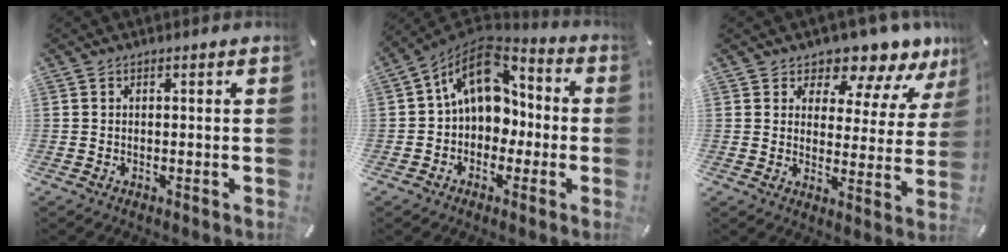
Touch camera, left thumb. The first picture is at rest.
{"total": 14.7, "force": [2.4, 11.3, 9.1], "torque": [-0.147, -0.008, 0.044]}
{"total": 8.9, "force": [7.7, 3.6, 2.4], "torque": [-0.030, -0.076, 0.132]}